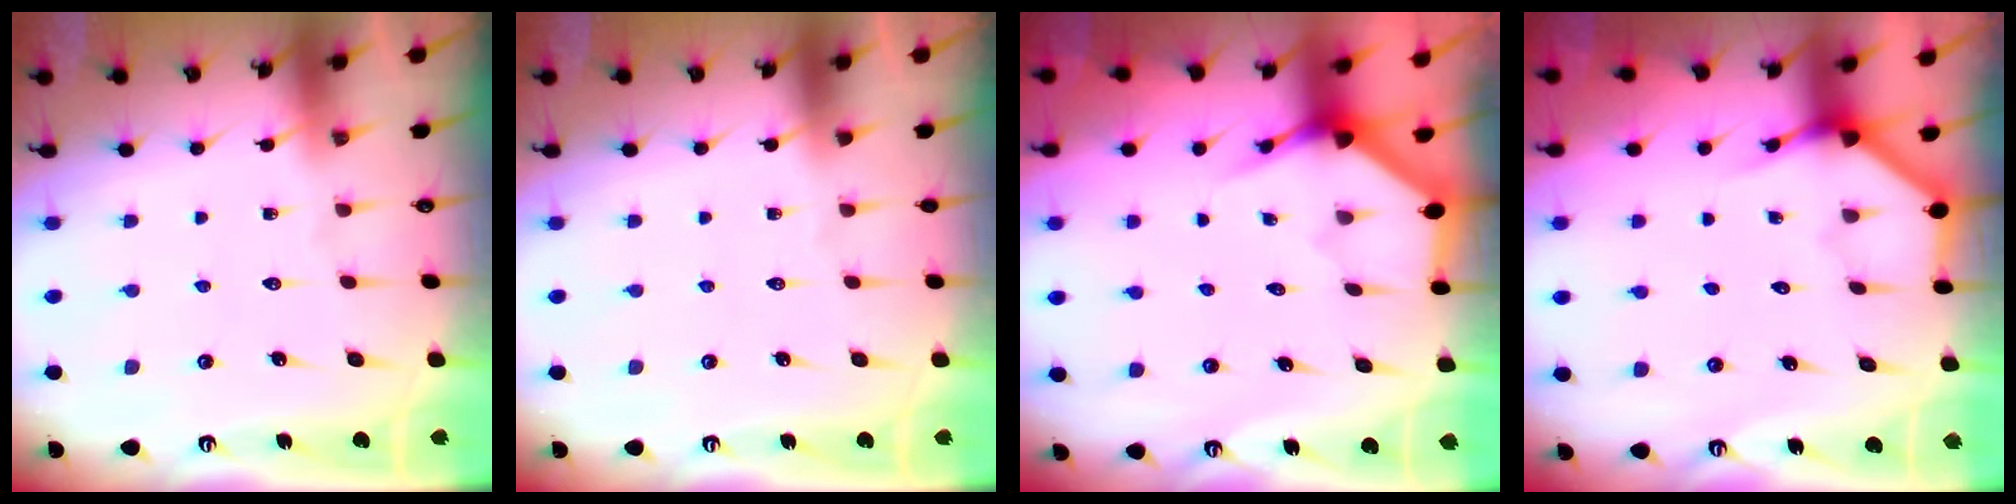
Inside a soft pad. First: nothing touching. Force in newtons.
{"total": 0.0}
{"total": 3.6, "press": 3.6, "slide": 0.2}
{"total": 3.9, "press": 3.9, "slide": 0.2}